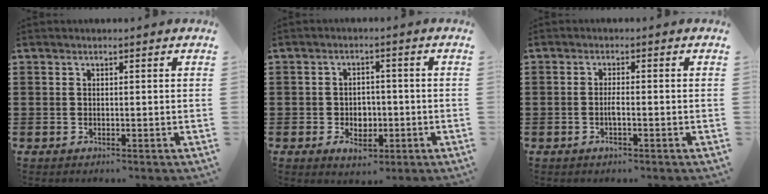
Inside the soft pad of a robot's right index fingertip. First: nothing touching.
{"total": 3.8, "force": [-1.4, 2.8, 2.1], "torque": [-0.027, -0.001, -0.031]}
{"total": 1.9, "force": [-0.7, 0.4, 1.7], "torque": [-0.034, 0.002, -0.014]}